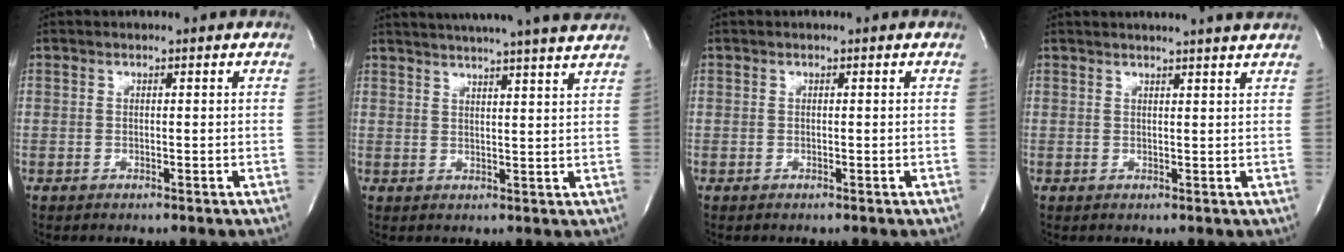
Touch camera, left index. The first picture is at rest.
{"total": 18.1, "force": [16.2, -0.6, 7.9], "torque": [-0.131, -0.003, 0.209]}
{"total": 0.0}
{"total": 7.4, "force": [6.8, -0.9, 2.8], "torque": [-0.037, 0.009, 0.069]}